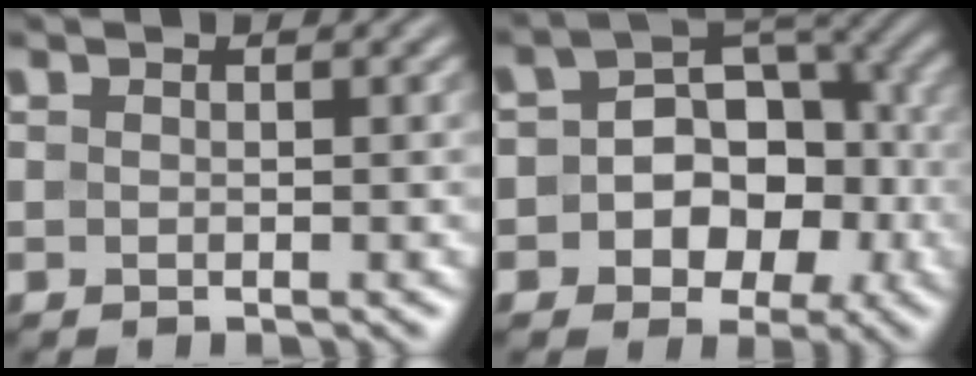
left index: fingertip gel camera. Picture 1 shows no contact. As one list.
[{"total": 9.7, "force": [-1.8, 7.5, 5.8], "torque": [-0.049, 0.000, -0.046]}]